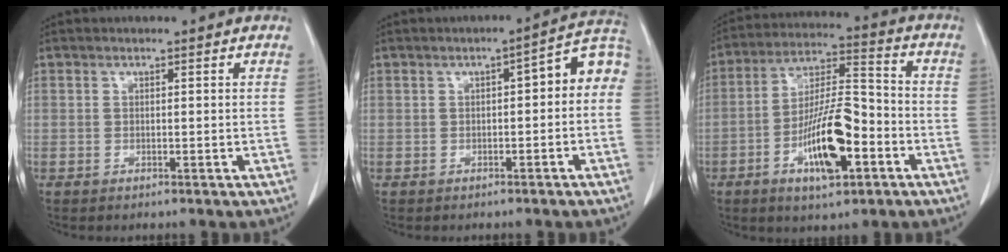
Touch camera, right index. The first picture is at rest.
{"total": 6.7, "force": [-0.3, 2.4, 6.2], "torque": [-0.078, 0.038, -0.006]}
{"total": 13.5, "force": [-5.1, 3.7, 12.0], "torque": [-0.222, 0.004, -0.087]}